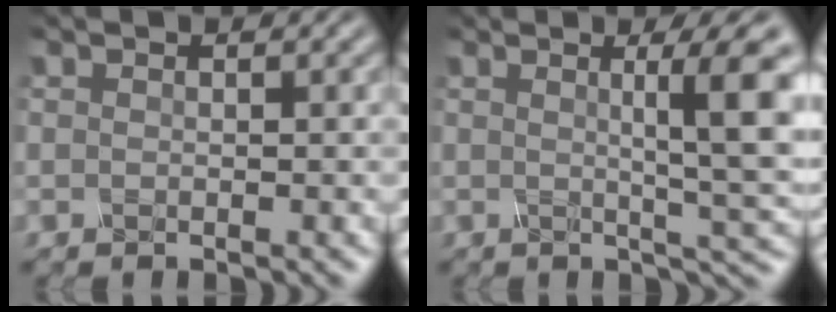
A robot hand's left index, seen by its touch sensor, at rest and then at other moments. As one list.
[{"total": 7.7, "force": [1.4, 1.3, 7.4], "torque": [-0.090, 0.007, 0.020]}]